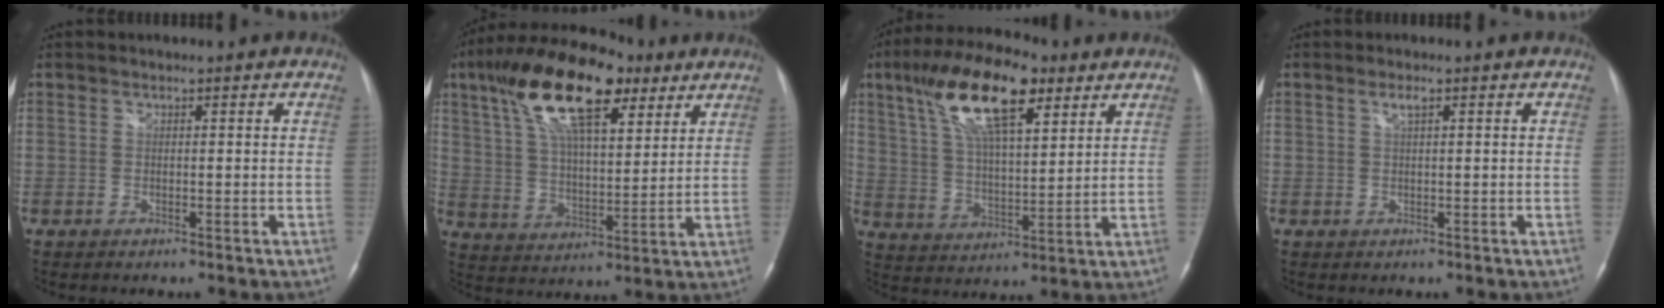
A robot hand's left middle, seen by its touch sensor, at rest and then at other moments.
{"total": 19.3, "force": [10.9, 6.8, 14.4], "torque": [-0.280, 0.036, 0.193]}
{"total": 16.4, "force": [9.1, 5.2, 12.6], "torque": [-0.242, 0.024, 0.167]}
{"total": 1.2, "force": [0.6, 0.3, 1.0], "torque": [-0.019, 0.002, 0.011]}